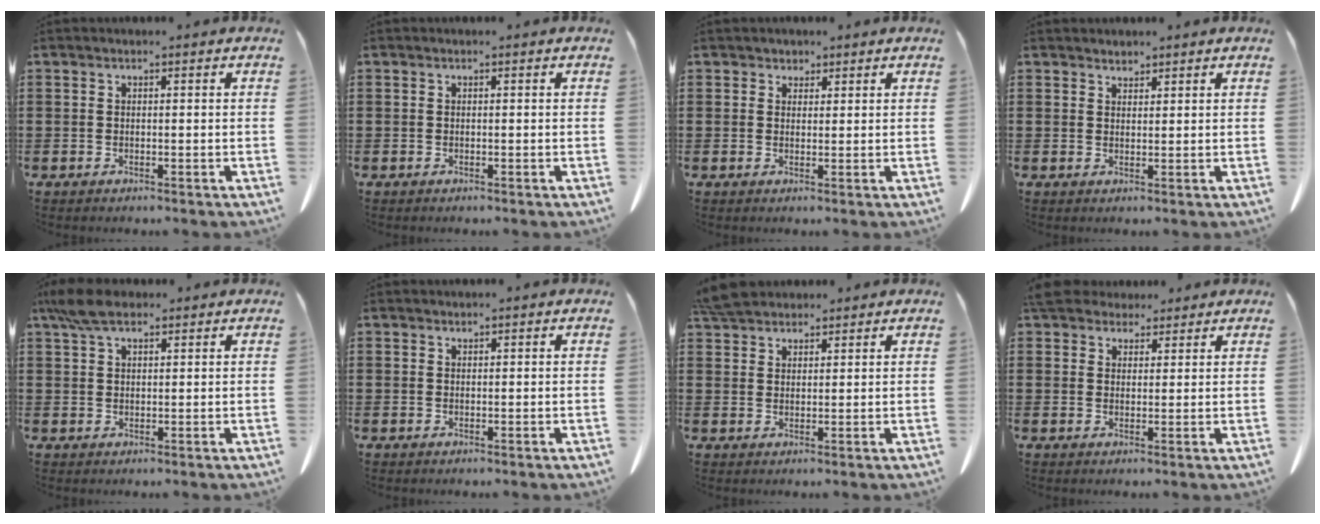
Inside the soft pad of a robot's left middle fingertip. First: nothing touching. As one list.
[{"total": 0.0}, {"total": 1.7, "force": [1.5, 0.9, 0.0], "torque": [0.002, -0.001, 0.028]}, {"total": 1.7, "force": [1.7, 0.4, -0.1], "torque": [-0.002, 0.001, 0.035]}, {"total": 5.5, "force": [3.8, 2.0, 3.4], "torque": [-0.077, 0.001, 0.073]}, {"total": 0.6, "force": [0.6, 0.1, 0.0], "torque": [-0.003, -0.003, 0.013]}, {"total": 5.1, "force": [4.8, 1.3, 1.3], "torque": [-0.041, -0.007, 0.094]}, {"total": 5.1, "force": [4.5, 1.9, 1.4], "torque": [-0.035, -0.006, 0.087]}]